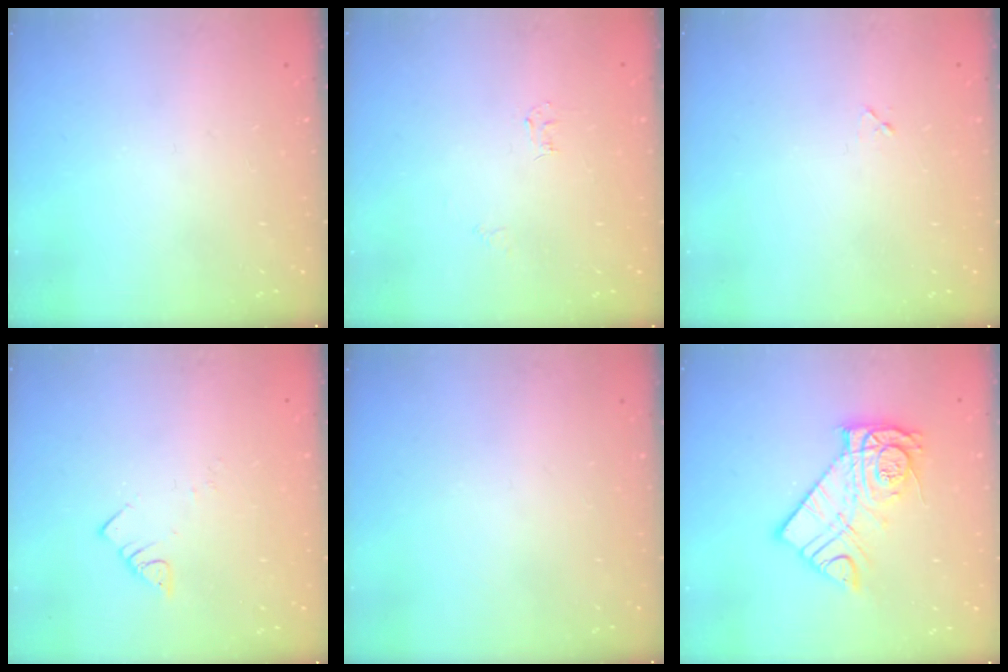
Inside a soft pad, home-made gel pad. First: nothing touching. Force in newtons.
{"total": 2.7, "press": 2.7, "slide": 0.4}
{"total": 2.2, "press": 2.2, "slide": 0.1}
{"total": 3.3, "press": 3.2, "slide": 0.6}
{"total": 0.0}
{"total": 13.7, "press": 13.7, "slide": 1.4}